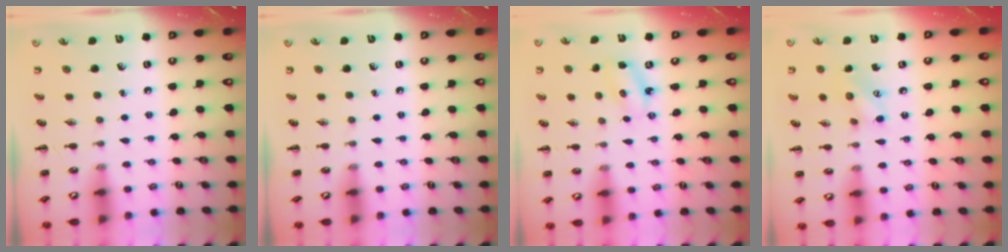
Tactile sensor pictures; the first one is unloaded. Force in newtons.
{"total": 0.0}
{"total": 3.7, "press": 3.6, "slide": 0.7}
{"total": 7.2, "press": 7.1, "slide": 1.1}